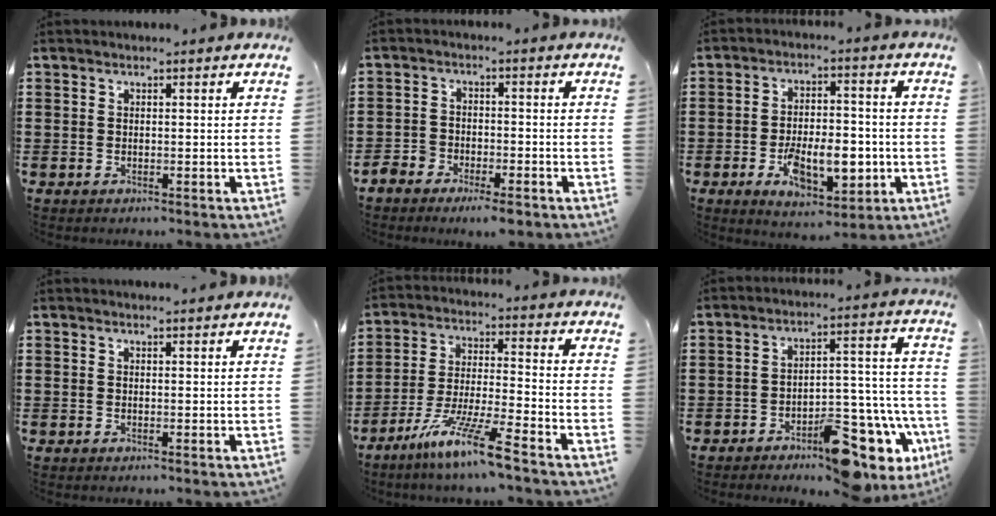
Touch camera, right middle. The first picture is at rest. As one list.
[{"total": 3.7, "force": [-3.3, 1.1, 1.0], "torque": [-0.032, 0.005, -0.072]}, {"total": 9.0, "force": [-3.2, 4.8, 6.9], "torque": [-0.115, -0.001, -0.059]}, {"total": 0.8, "force": [0.8, -0.1, 0.0], "torque": [-0.002, -0.004, 0.015]}, {"total": 10.0, "force": [-7.7, -0.2, 6.4], "torque": [-0.131, -0.009, -0.151]}, {"total": 11.1, "force": [-8.1, 4.0, 6.5], "torque": [-0.067, 0.032, -0.144]}]